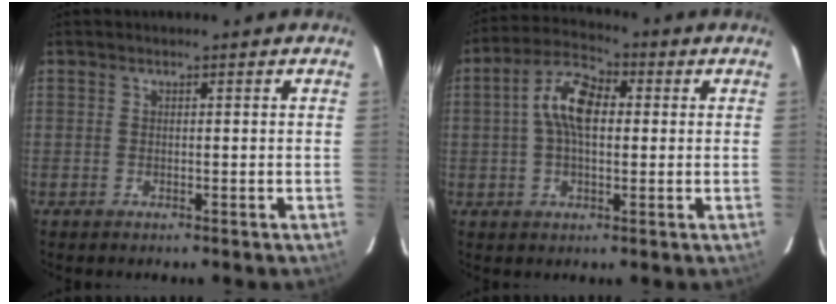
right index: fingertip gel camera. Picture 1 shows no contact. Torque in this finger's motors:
{"motor_torque": [0.59, -0.17, 0.37, 0.18]}